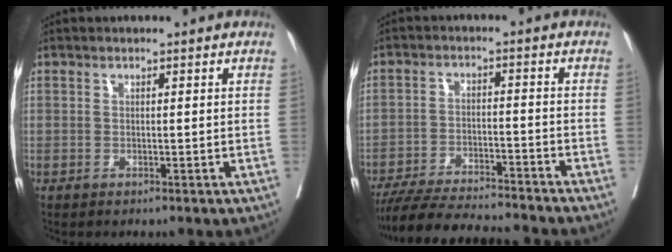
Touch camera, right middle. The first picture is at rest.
{"total": 13.9, "force": [-13.0, 0.1, 4.9], "torque": [-0.072, -0.012, -0.207]}